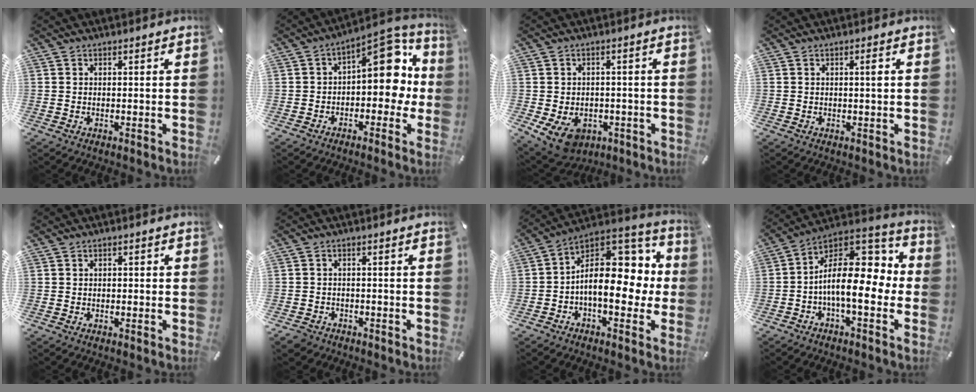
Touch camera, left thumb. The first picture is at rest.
{"total": 13.4, "force": [4.4, 7.5, 10.3], "torque": [-0.124, -0.038, 0.075]}
{"total": 8.2, "force": [-3.4, 6.0, 4.5], "torque": [-0.092, 0.017, -0.057]}
{"total": 1.4, "force": [0.2, 0.0, 1.4], "torque": [-0.028, 0.000, 0.002]}
{"total": 0.8, "force": [-0.4, 0.6, 0.4], "torque": [-0.009, 0.002, -0.008]}
{"total": 2.7, "force": [-1.9, 1.7, 0.7], "torque": [-0.017, 0.009, -0.041]}
{"total": 18.4, "force": [0.8, 11.0, 14.7], "torque": [-0.198, -0.012, 0.021]}
{"total": 17.4, "force": [-1.0, 8.6, 15.1], "torque": [-0.244, -0.014, -0.013]}